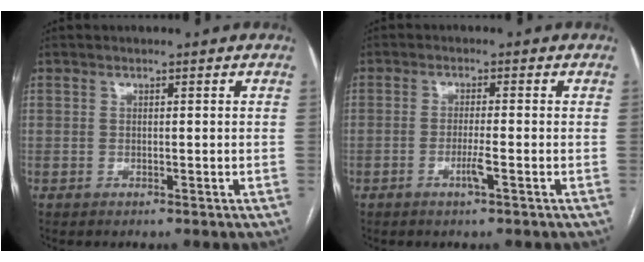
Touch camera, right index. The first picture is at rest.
{"total": 2.6, "force": [-1.2, -0.1, 2.3], "torque": [-0.046, -0.004, -0.023]}